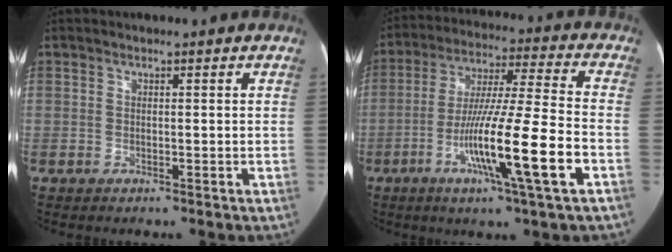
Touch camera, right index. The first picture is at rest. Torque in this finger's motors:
{"motor_torque": [1.65, -0.49, 0.58, 0.21]}